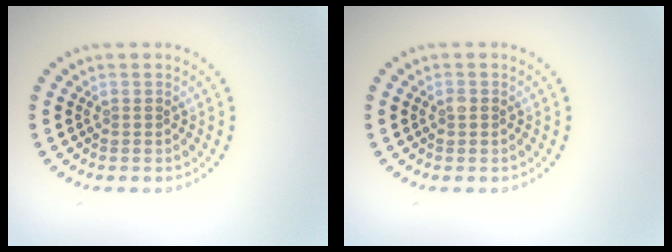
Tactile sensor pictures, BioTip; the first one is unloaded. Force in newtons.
{"total": 0.8, "press": 0.8, "slide": 0.1}